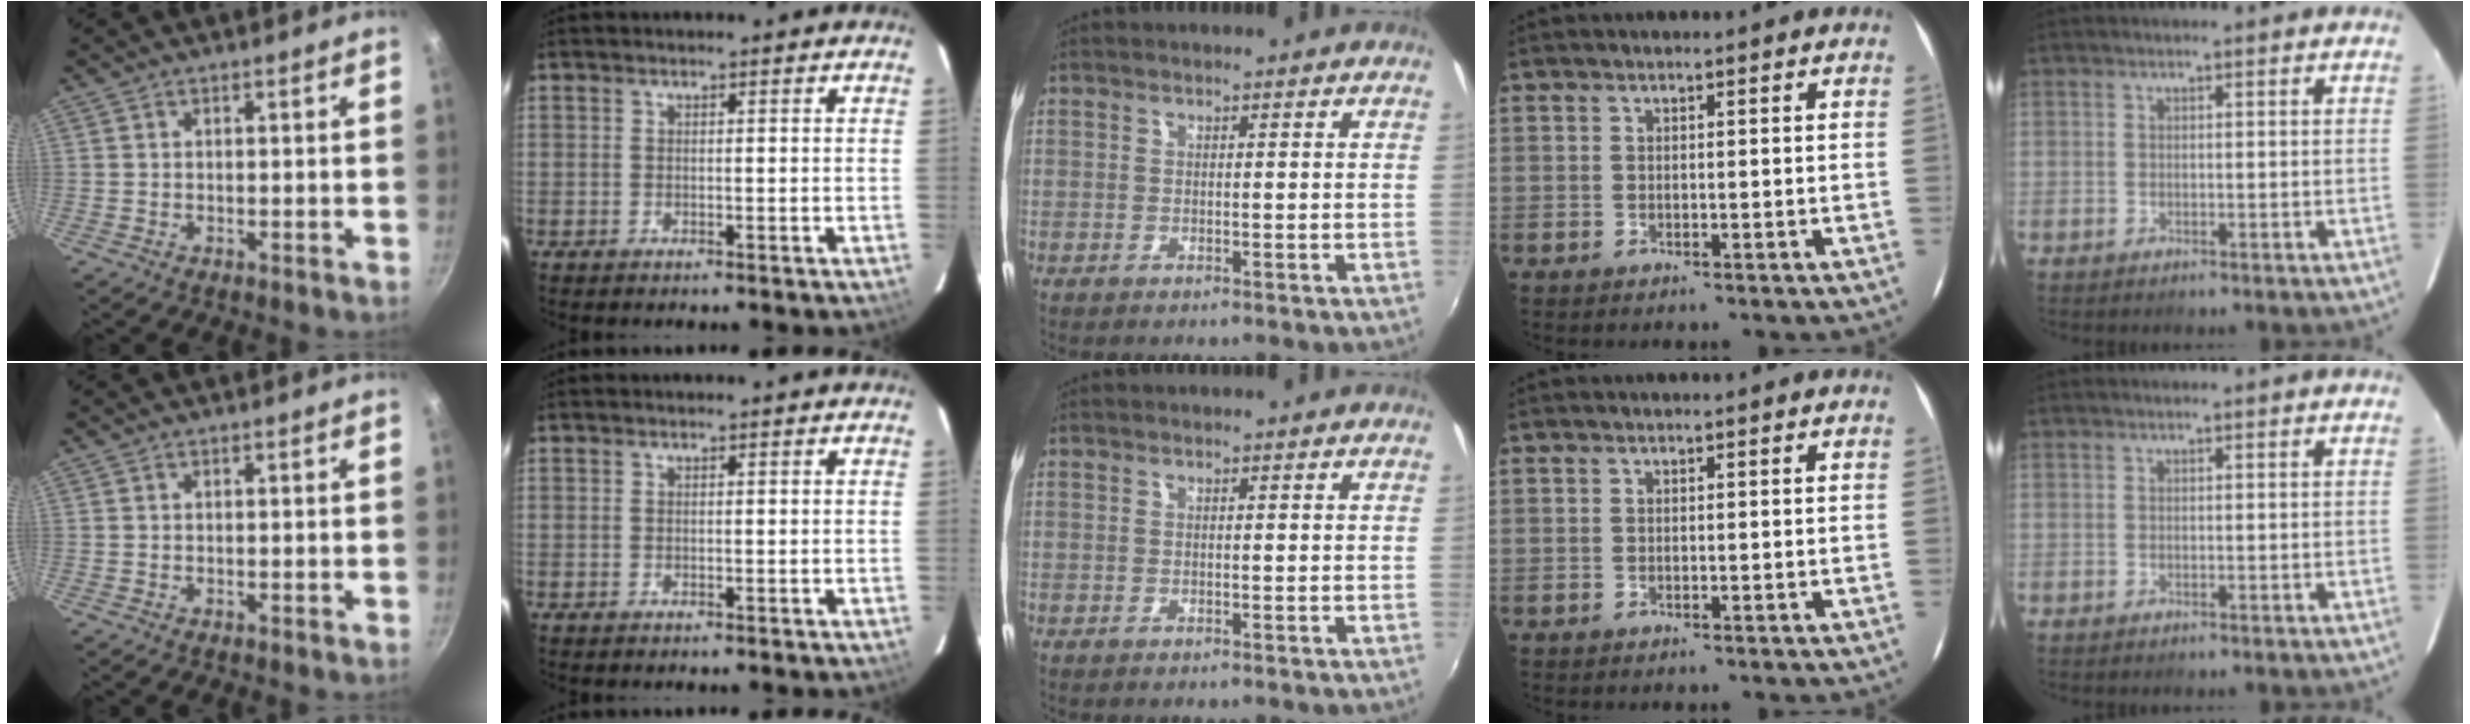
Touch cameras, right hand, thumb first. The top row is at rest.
{}